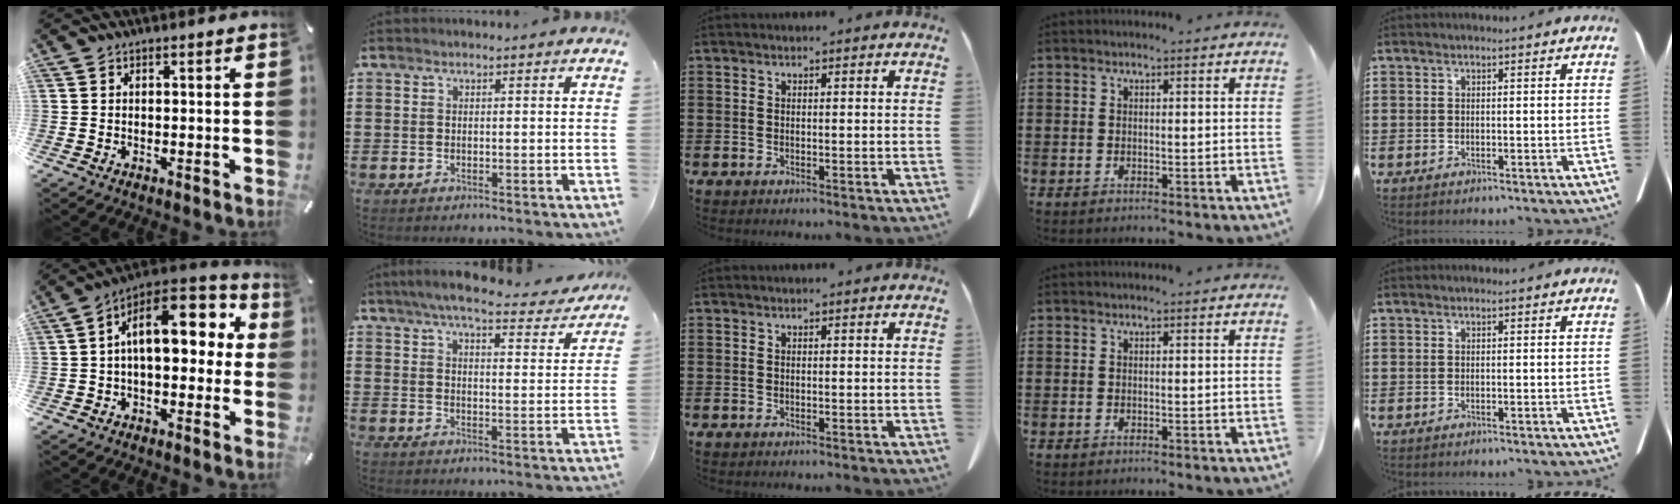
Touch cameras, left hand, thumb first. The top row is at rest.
{"thumb": {"total": 16.6, "force": [4.5, 8.9, 13.3], "torque": [-0.213, -0.016, 0.078]}, "index": {"total": 6.6, "force": [5.8, 0.2, 3.1], "torque": [-0.070, -0.028, 0.100]}}